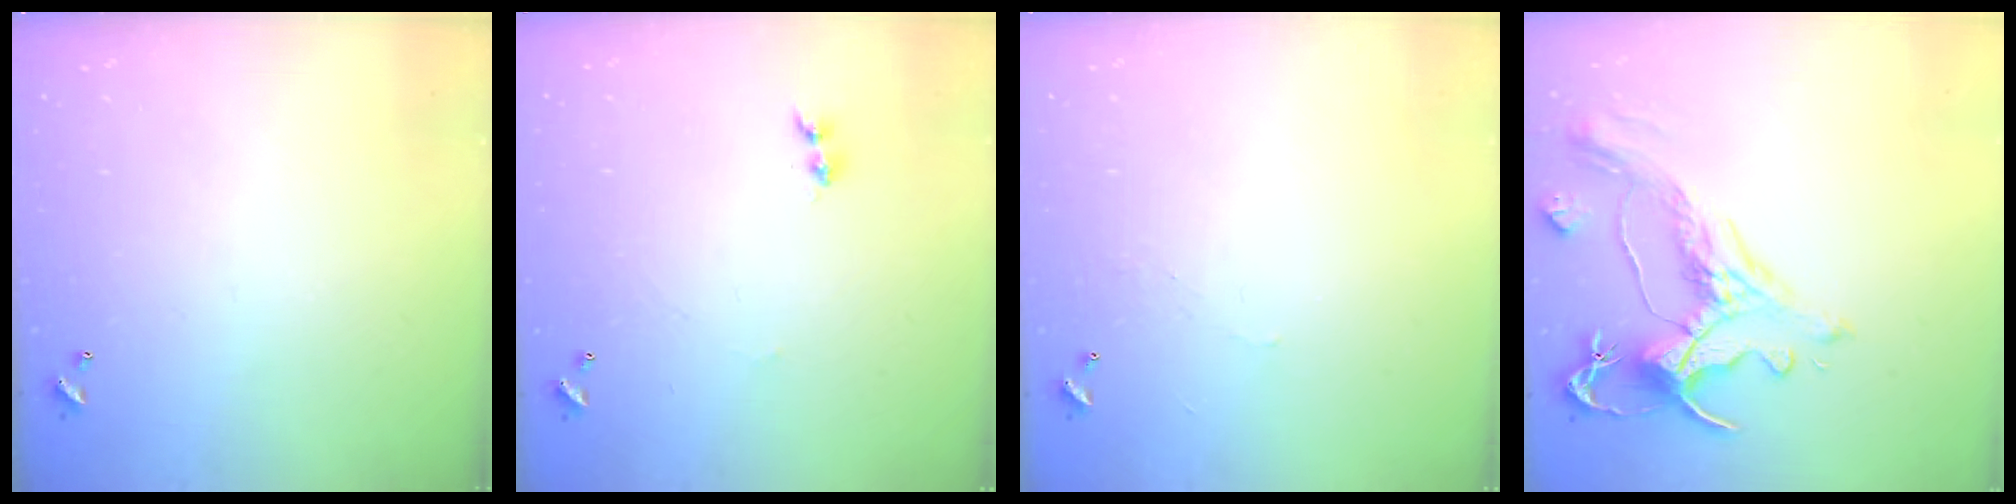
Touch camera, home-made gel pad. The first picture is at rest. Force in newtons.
{"total": 1.1, "press": 0.9, "slide": 0.5}
{"total": 2.1, "press": 2.1, "slide": 0.6}
{"total": 1.6, "press": 0.8, "slide": 1.4}